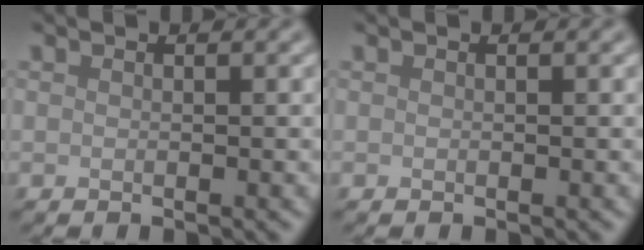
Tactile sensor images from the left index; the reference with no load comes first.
{"total": 0.0}